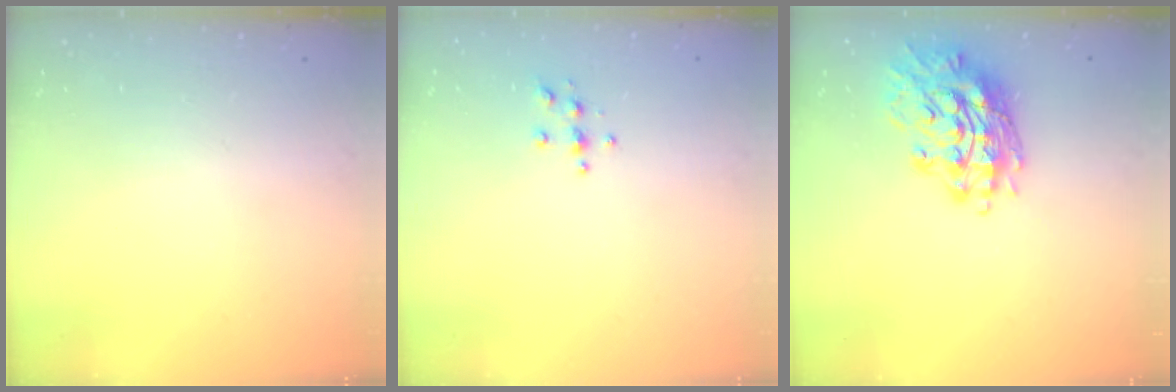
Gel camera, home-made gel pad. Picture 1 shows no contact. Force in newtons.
{"total": 3.8, "press": 3.8, "slide": 0.4}
{"total": 16.9, "press": 16.8, "slide": 1.2}